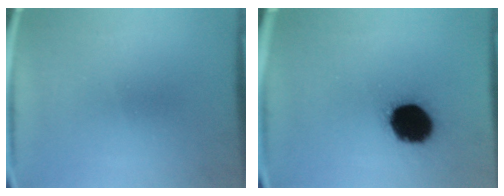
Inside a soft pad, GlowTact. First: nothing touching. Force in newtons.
{"total": 17.6}